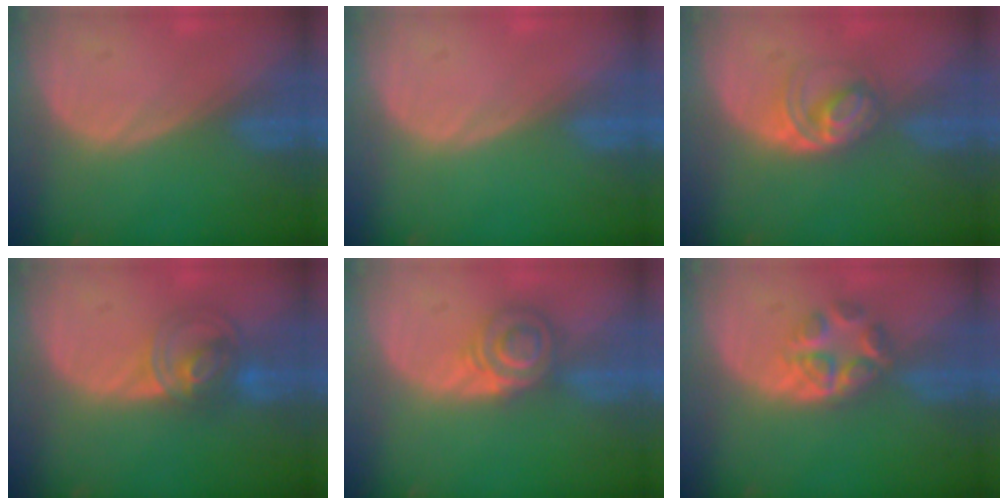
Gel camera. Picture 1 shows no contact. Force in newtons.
{"total": 0.0}
{"total": 5.1, "press": 5.0, "slide": 1.3}
{"total": 7.5, "press": 6.2, "slide": 4.1}
{"total": 5.7, "press": 5.6, "slide": 1.1}
{"total": 5.4, "press": 5.2, "slide": 1.5}